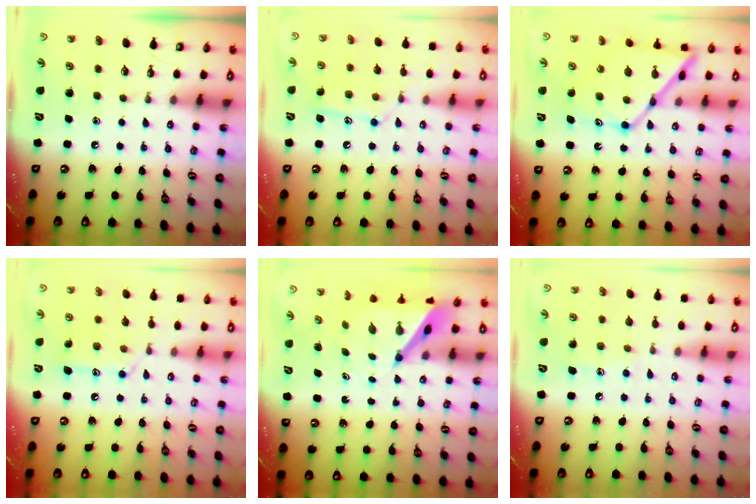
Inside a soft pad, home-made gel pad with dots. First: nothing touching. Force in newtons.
{"total": 11.7, "press": 11.7, "slide": 0.6}
{"total": 16.0, "press": 15.9, "slide": 1.4}
{"total": 12.8, "press": 12.8, "slide": 0.8}
{"total": 6.1, "press": 6.1, "slide": 0.5}
{"total": 7.3, "press": 7.3, "slide": 0.0}